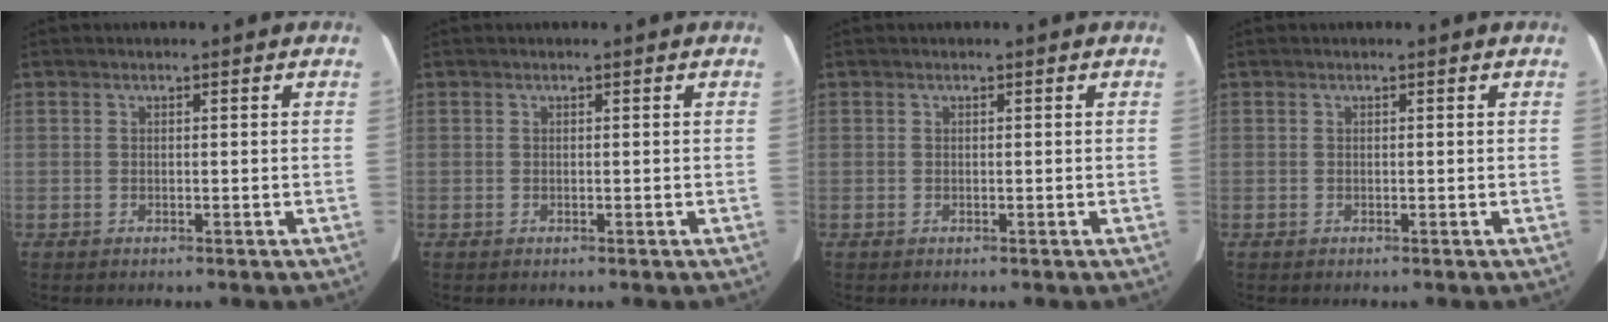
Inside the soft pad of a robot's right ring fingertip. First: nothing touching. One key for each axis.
{"total": 0.0}
{"total": 0.0}
{"total": 0.0}